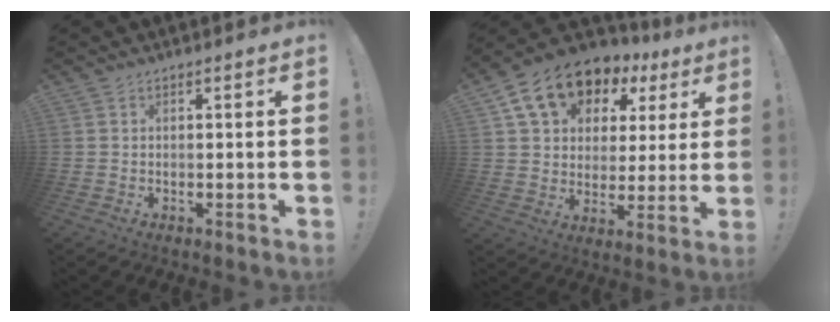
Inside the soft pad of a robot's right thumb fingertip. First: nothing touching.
{"total": 14.9, "force": [8.7, 10.0, 6.8], "torque": [-0.117, -0.050, 0.167]}